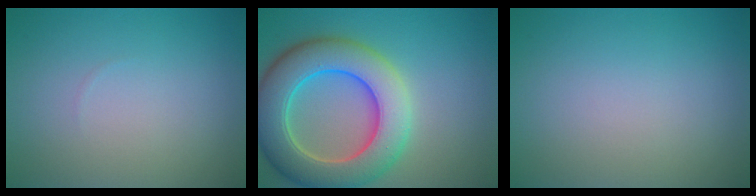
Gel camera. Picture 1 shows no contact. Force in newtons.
{"total": 9.9, "press": 9.8, "slide": 0.4}
{"total": 0.0}